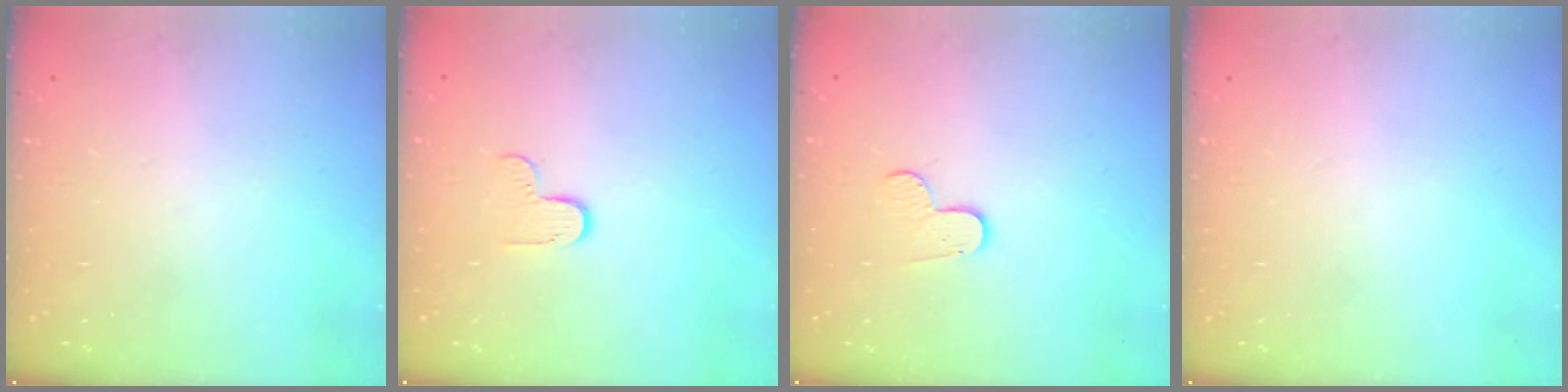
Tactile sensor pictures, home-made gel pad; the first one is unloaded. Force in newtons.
{"total": 4.7, "press": 4.7, "slide": 0.4}
{"total": 4.1, "press": 4.1, "slide": 0.3}
{"total": 0.0}